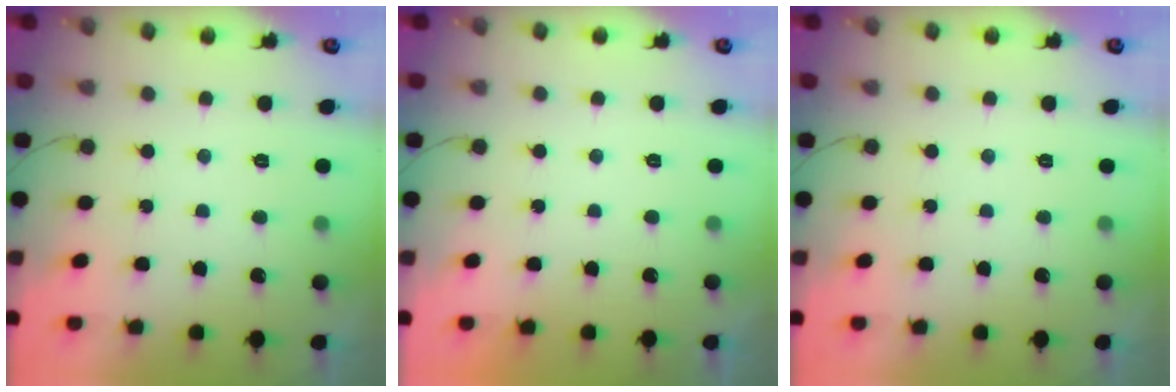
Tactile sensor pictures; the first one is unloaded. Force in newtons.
{"total": 1.6, "press": 1.6, "slide": 0.1}
{"total": 0.0}